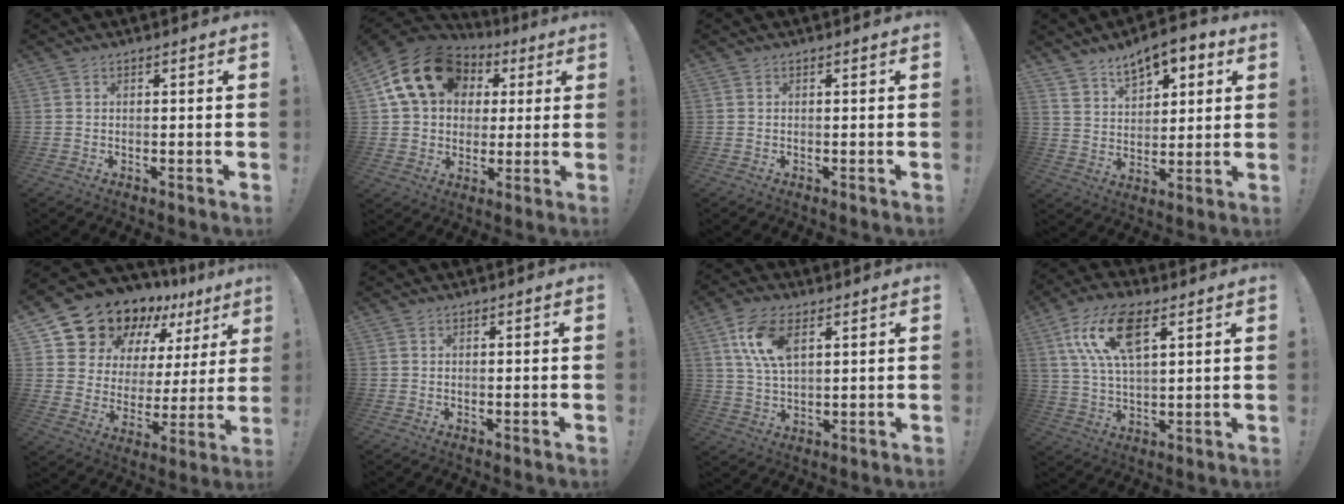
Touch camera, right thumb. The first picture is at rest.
{"total": 17.8, "force": [6.8, 13.6, 9.3], "torque": [-0.145, -0.019, 0.137]}
{"total": 0.0}
{"total": 10.1, "force": [7.2, 5.6, 4.4], "torque": [-0.065, -0.045, 0.134]}
{"total": 15.5, "force": [13.3, 7.3, 3.1], "torque": [-0.061, -0.113, 0.253]}
{"total": 0.0}
{"total": 11.2, "force": [4.7, 6.1, 8.1], "torque": [-0.160, -0.006, 0.088]}
{"total": 15.2, "force": [6.9, 7.0, 11.6], "torque": [-0.227, -0.008, 0.124]}